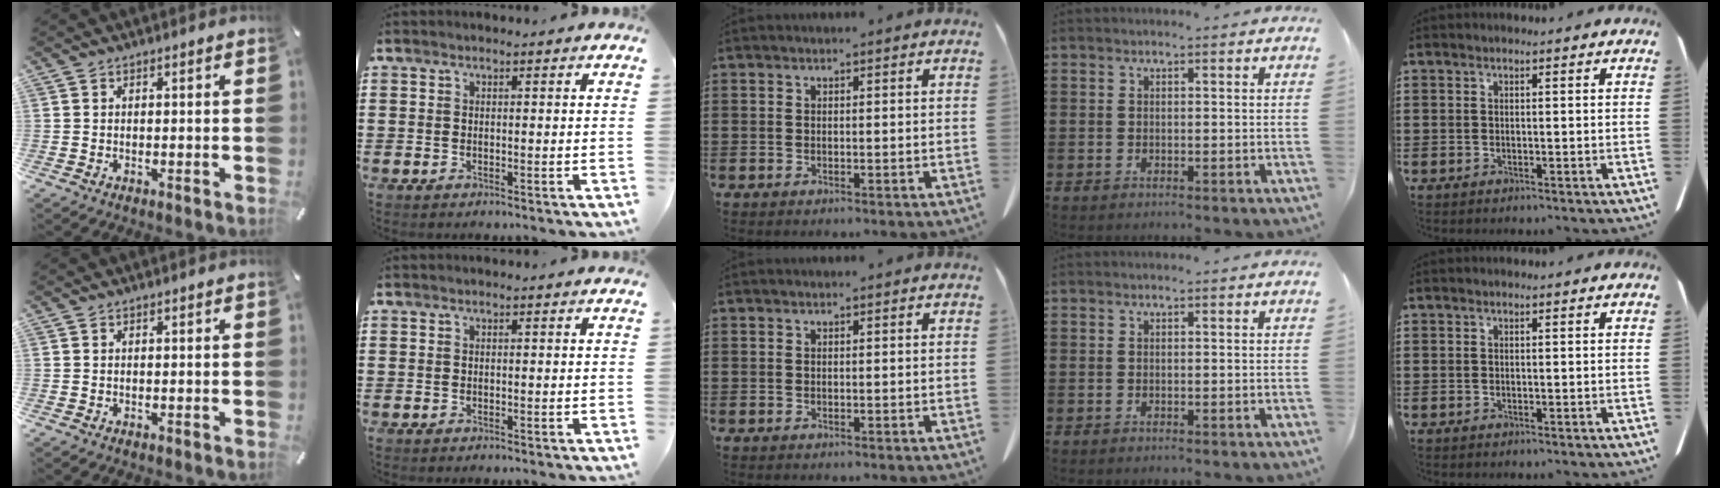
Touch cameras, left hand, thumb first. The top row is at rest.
{}